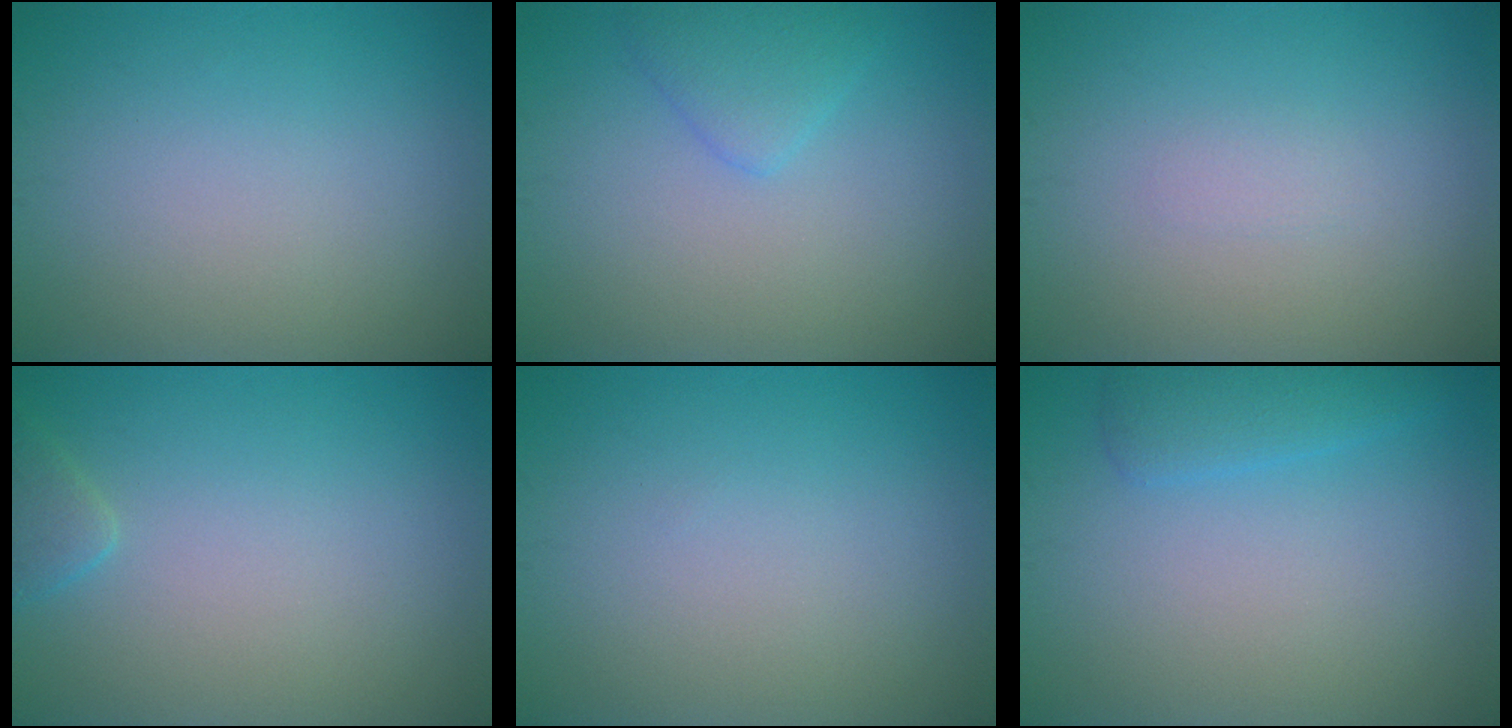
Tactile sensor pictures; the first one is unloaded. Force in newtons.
{"total": 2.1, "press": 2.1, "slide": 0.2}
{"total": 0.7, "press": 0.7, "slide": 0.1}
{"total": 1.4, "press": 1.4, "slide": 0.2}
{"total": 0.0}
{"total": 2.2, "press": 2.2, "slide": 0.0}